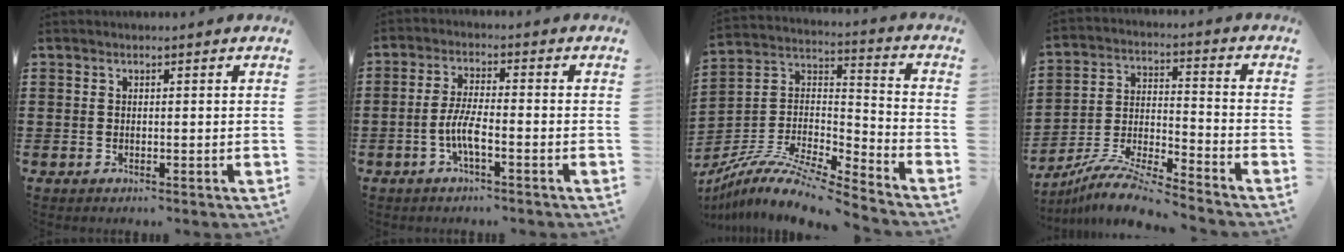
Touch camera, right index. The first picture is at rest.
{"total": 5.2, "force": [-2.1, 1.0, 4.6], "torque": [-0.114, -0.011, -0.048]}
{"total": 10.2, "force": [-8.5, 2.0, 5.2], "torque": [-0.110, 0.008, -0.172]}
{"total": 9.2, "force": [-8.6, 0.1, 3.2], "torque": [-0.068, 0.002, -0.174]}